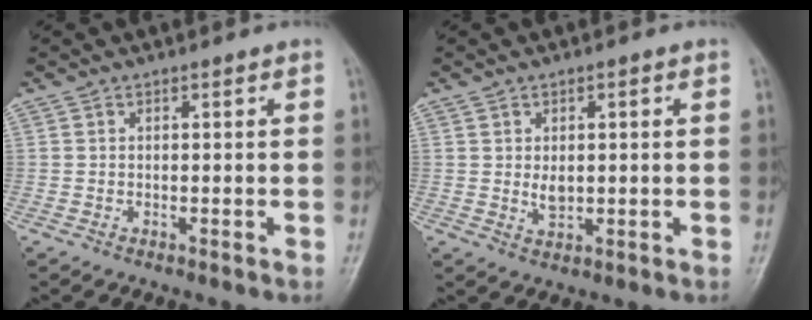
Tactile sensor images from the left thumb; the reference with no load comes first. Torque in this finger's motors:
{"motor_torque": [0.52, 0.61, 0.77, 0.00, 0.01]}